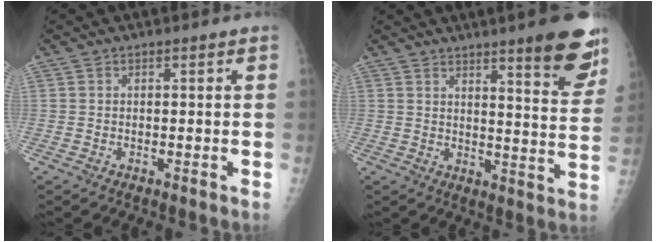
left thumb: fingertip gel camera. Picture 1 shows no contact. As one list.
[{"total": 12.7, "force": [8.5, 2.0, 9.3], "torque": [-0.091, -0.056, 0.110]}]